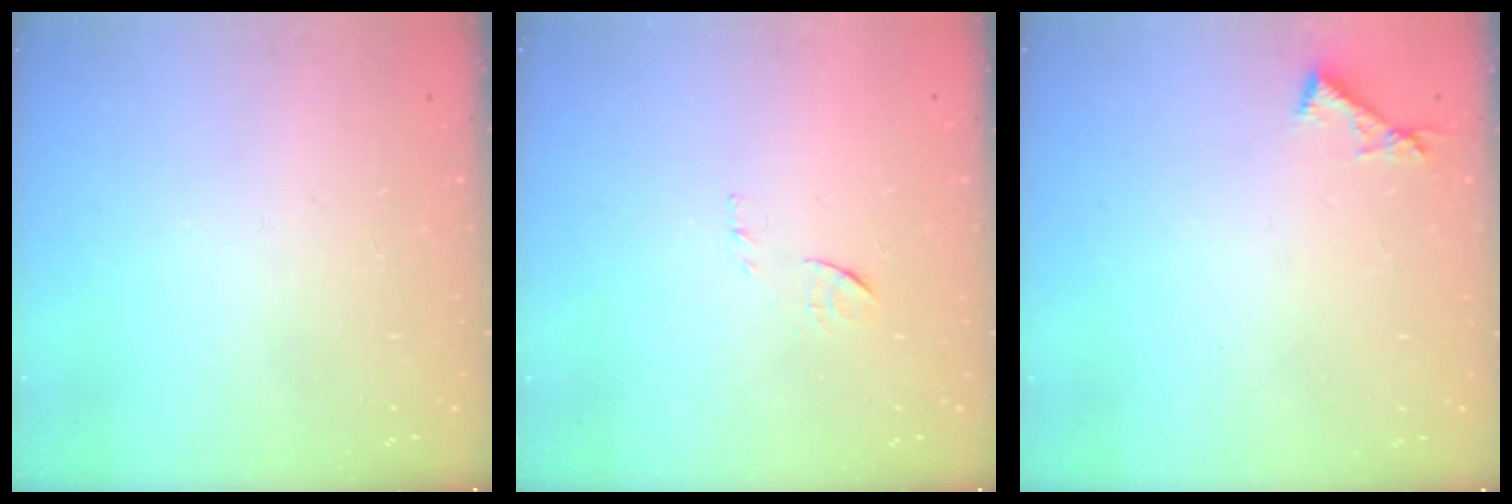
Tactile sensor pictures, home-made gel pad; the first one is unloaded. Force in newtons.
{"total": 6.9, "press": 6.9, "slide": 0.7}
{"total": 4.2, "press": 4.2, "slide": 0.4}